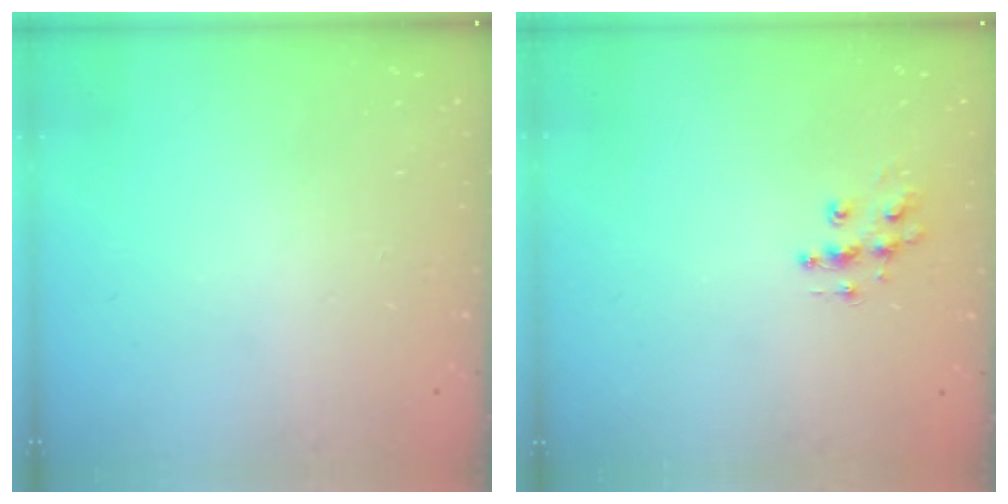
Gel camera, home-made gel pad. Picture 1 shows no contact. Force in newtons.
{"total": 9.0, "press": 9.0, "slide": 0.5}